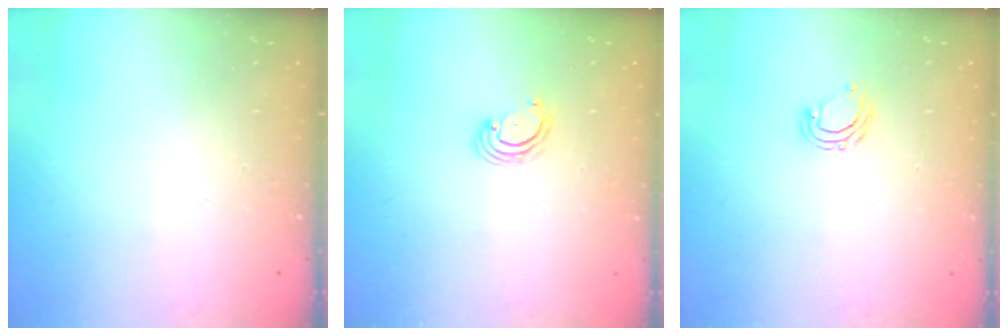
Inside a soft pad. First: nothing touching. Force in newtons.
{"total": 2.7, "press": 2.6, "slide": 0.6}
{"total": 6.1, "press": 6.0, "slide": 1.1}